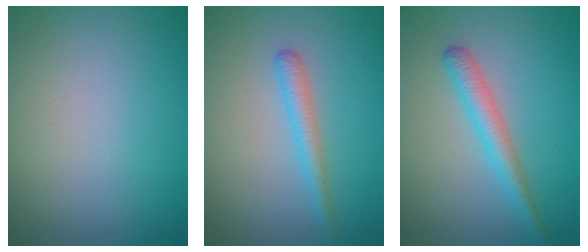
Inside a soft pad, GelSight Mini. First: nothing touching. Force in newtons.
{"total": 1.9, "press": 1.9, "slide": 0.1}
{"total": 2.7, "press": 2.7, "slide": 0.0}